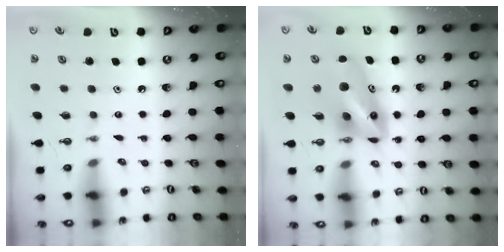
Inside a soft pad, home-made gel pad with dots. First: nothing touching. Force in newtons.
{"total": 9.2, "press": 9.1, "slide": 1.2}